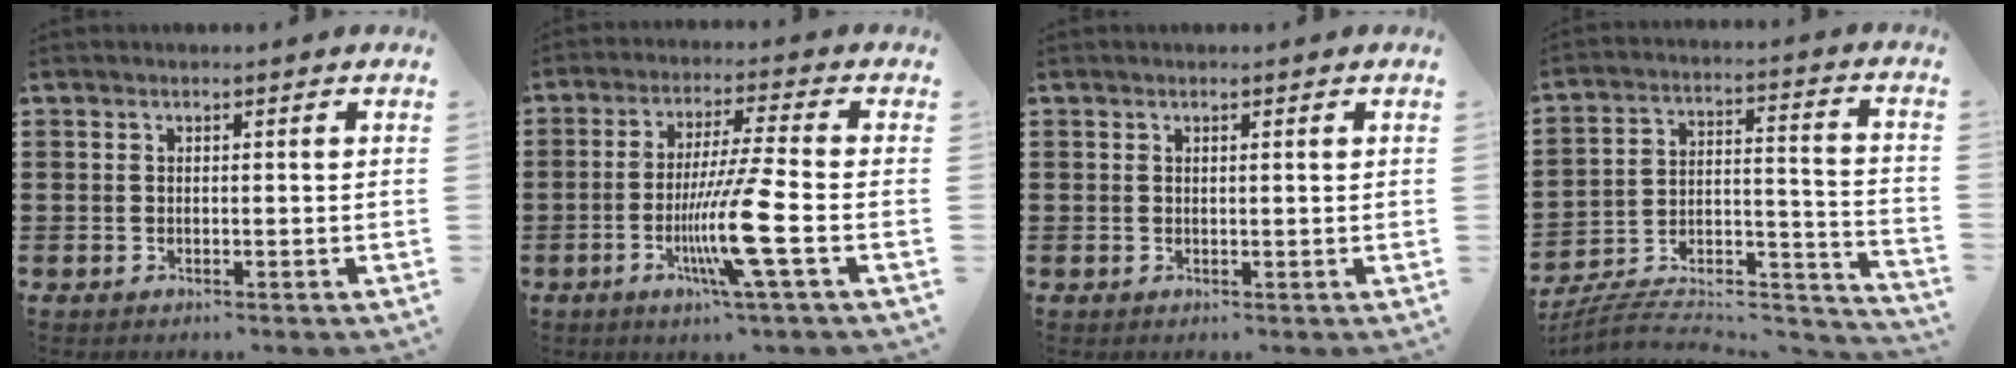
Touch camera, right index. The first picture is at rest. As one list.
[{"total": 11.5, "force": [-3.5, 0.0, 11.0], "torque": [-0.216, -0.021, -0.071]}, {"total": 0.5, "force": [0.3, 0.0, 0.5], "torque": [-0.009, 0.000, 0.005]}, {"total": 8.5, "force": [-7.5, 2.5, 3.2], "torque": [-0.049, 0.008, -0.145]}]